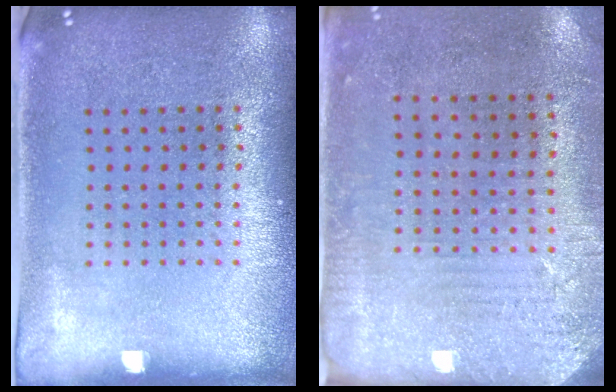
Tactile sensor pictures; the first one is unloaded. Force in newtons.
{"total": 2.9, "press": 2.4, "slide": 1.6}